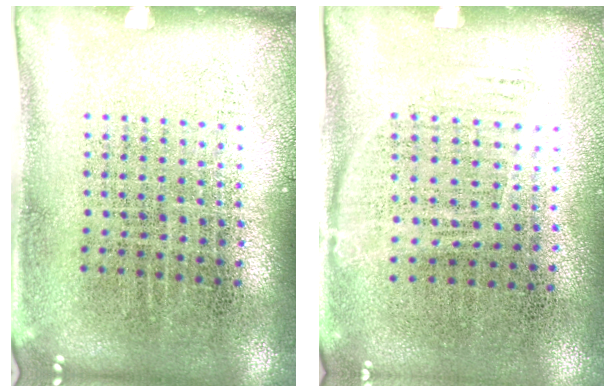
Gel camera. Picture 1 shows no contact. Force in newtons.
{"total": 1.1, "press": 0.9, "slide": 0.7}